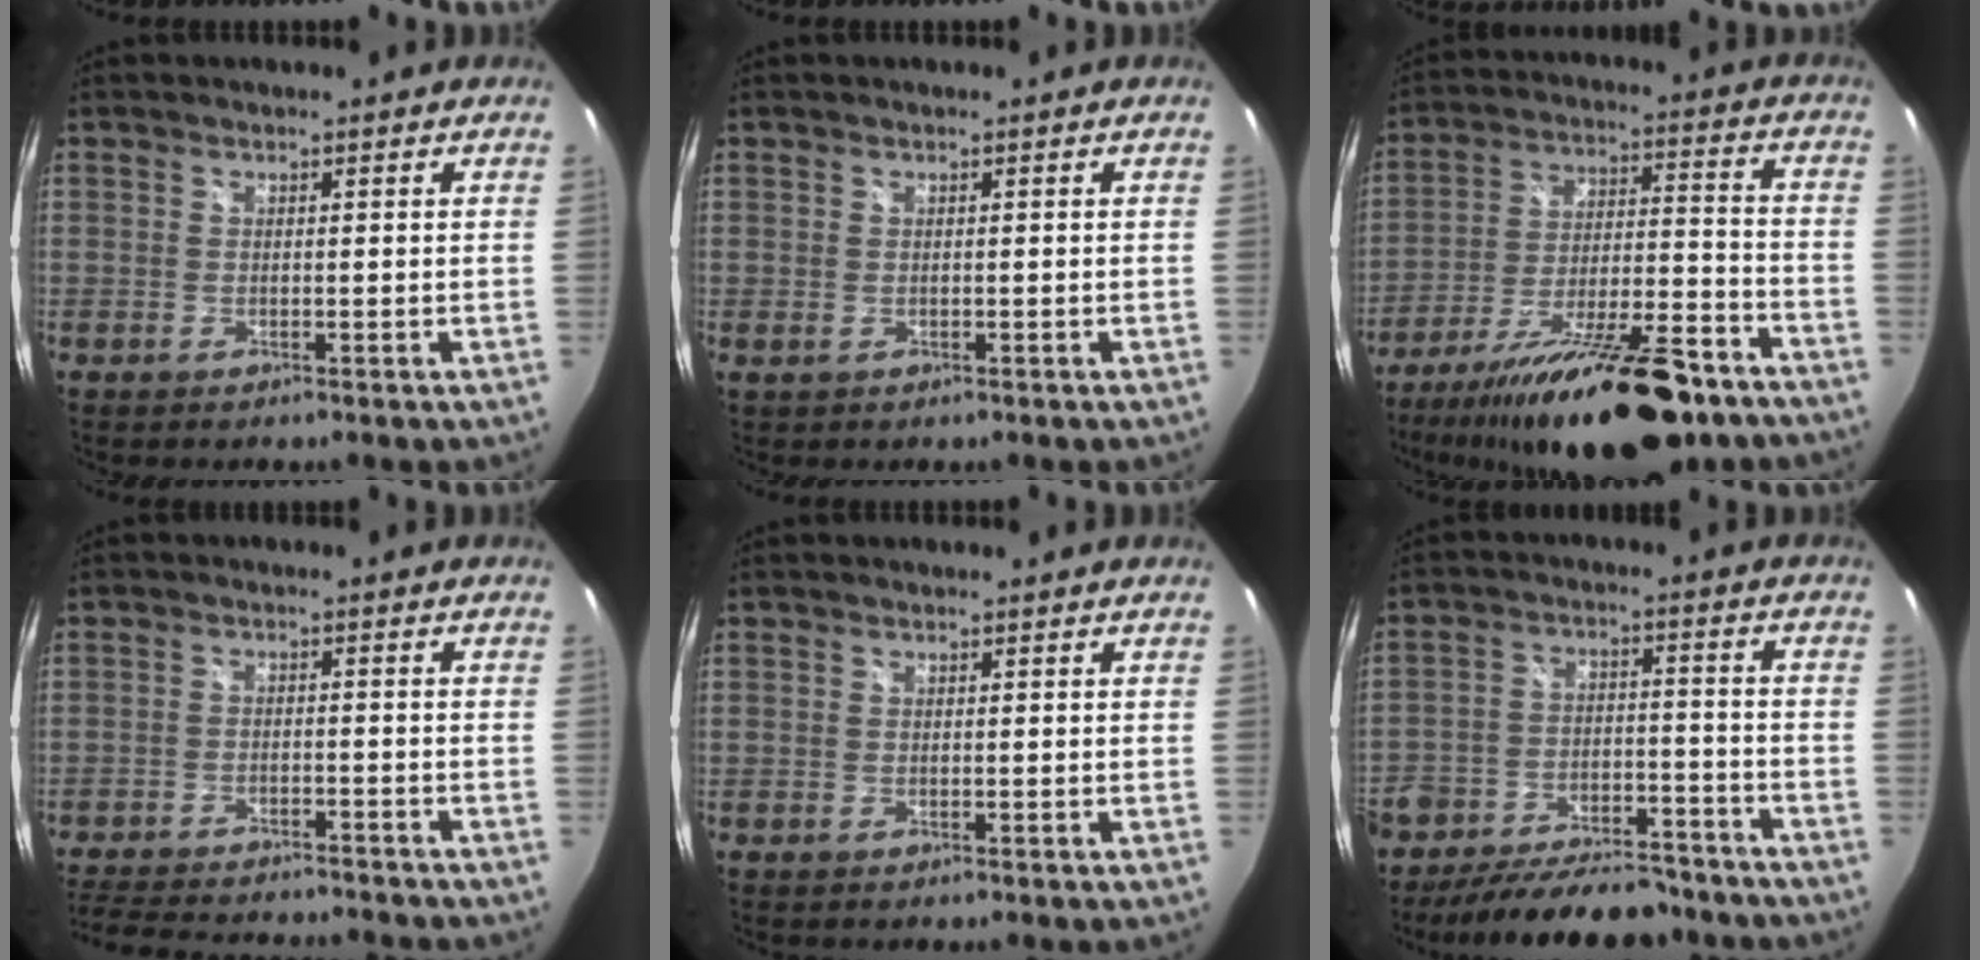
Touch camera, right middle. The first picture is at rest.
{"total": 0.6, "force": [0.0, 0.4, 0.4], "torque": [-0.010, 0.000, 0.001]}
{"total": 25.1, "force": [-18.7, 6.7, 15.4], "torque": [-0.270, -0.040, -0.281]}
{"total": 16.4, "force": [-14.5, 3.6, 6.7], "torque": [-0.147, -0.018, -0.217]}
{"total": 0.0}
{"total": 18.2, "force": [-14.6, 7.8, 7.7], "torque": [-0.169, 0.001, -0.201]}